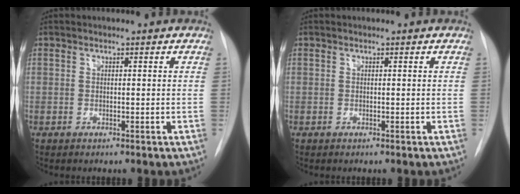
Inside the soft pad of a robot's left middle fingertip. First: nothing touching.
{"total": 0.0}